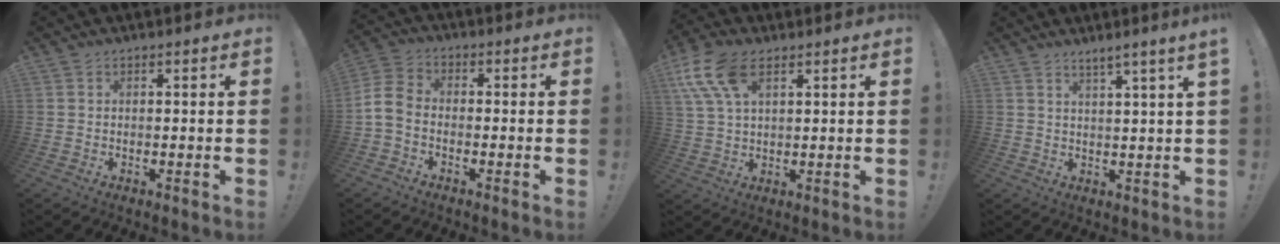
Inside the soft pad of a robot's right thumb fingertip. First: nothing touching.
{"total": 7.0, "force": [-2.5, 4.7, 4.6], "torque": [-0.102, 0.017, -0.042]}
{"total": 11.8, "force": [5.6, 6.0, 8.5], "torque": [-0.172, -0.009, 0.108]}
{"total": 4.0, "force": [2.5, -0.9, 3.0], "torque": [-0.043, -0.016, 0.037]}